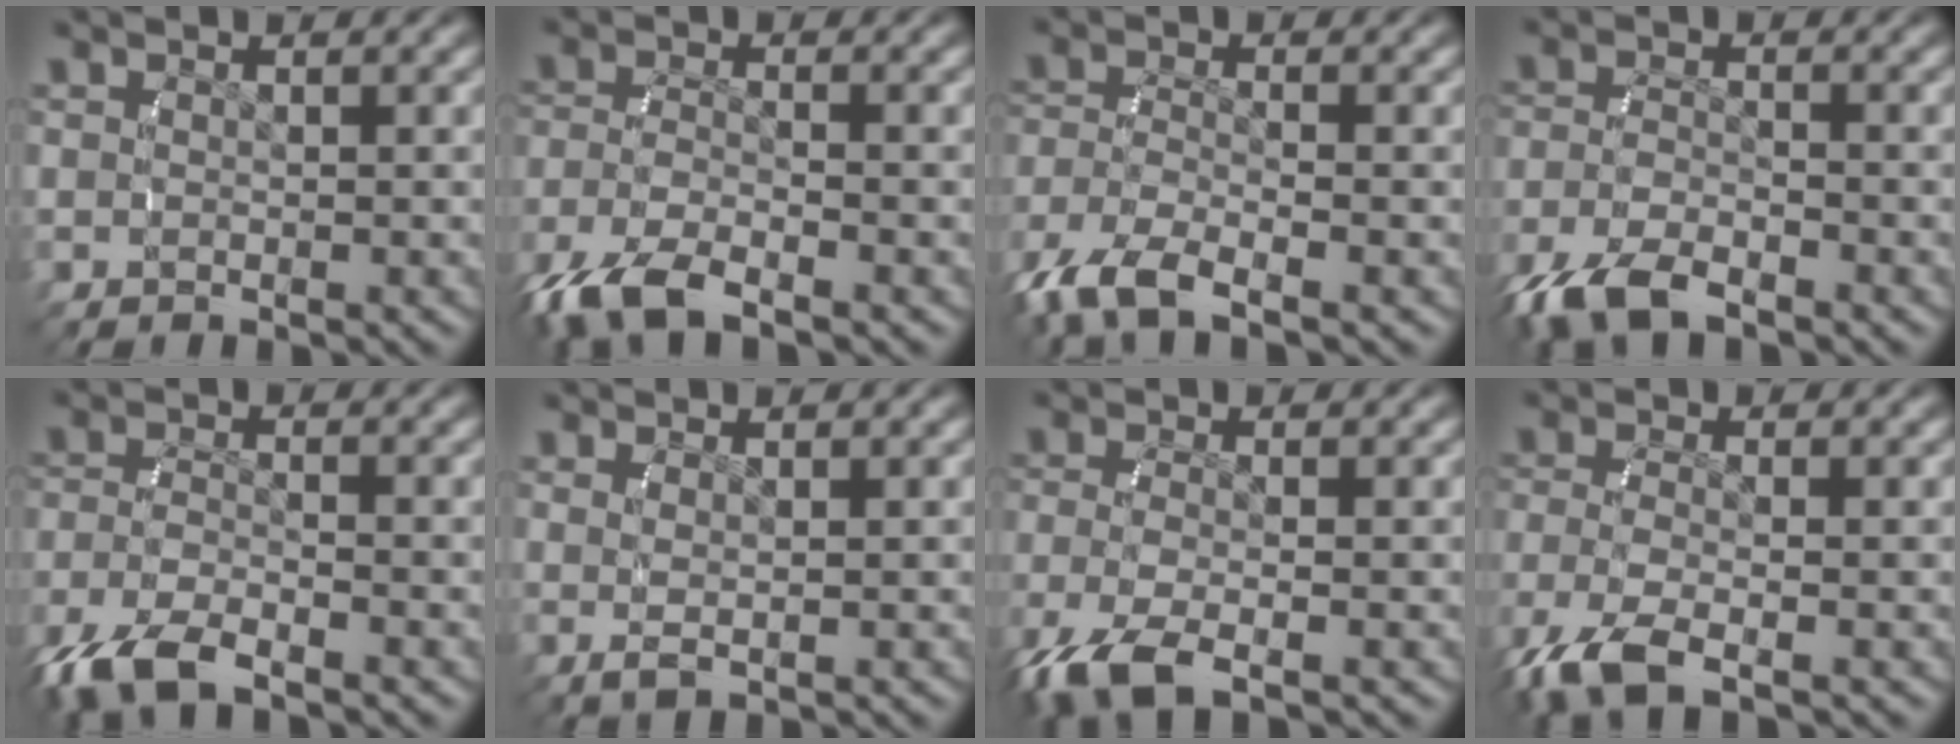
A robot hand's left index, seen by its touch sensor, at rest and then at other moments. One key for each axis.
{"total": 6.3, "fx": -3.4, "fy": 3.5, "fz": 3.9, "tx": -0.106, "ty": -0.037, "tz": -0.036}
{"total": 6.3, "fx": -3.0, "fy": 4.0, "fz": 3.9, "tx": -0.110, "ty": -0.040, "tz": -0.028}
{"total": 4.8, "fx": -3.0, "fy": 2.4, "fz": 3.0, "tx": -0.075, "ty": -0.021, "tz": -0.037}
{"total": 5.7, "fx": -3.3, "fy": 3.1, "fz": 3.6, "tx": -0.096, "ty": -0.032, "tz": -0.036}
{"total": 1.3, "fx": 0.3, "fy": -0.1, "fz": 1.3, "tx": -0.038, "ty": -0.012, "tz": 0.018}
{"total": 5.3, "fx": -2.7, "fy": 2.6, "fz": 3.7, "tx": -0.101, "ty": -0.033, "tz": -0.024}
{"total": 5.4, "fx": -2.4, "fy": 2.8, "fz": 3.9, "tx": -0.108, "ty": -0.039, "tz": -0.015}